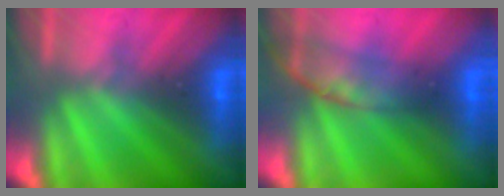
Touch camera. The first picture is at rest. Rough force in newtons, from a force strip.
{"total": 2.7}